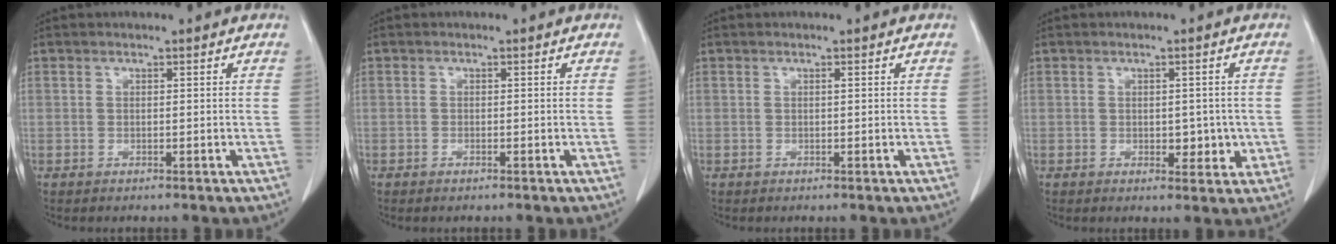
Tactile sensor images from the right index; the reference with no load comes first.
{"total": 0.7, "force": [-0.5, 0.2, 0.4], "torque": [-0.011, -0.001, -0.006]}
{"total": 0.0}
{"total": 3.5, "force": [-0.4, 2.2, 2.7], "torque": [-0.025, -0.001, 0.001]}